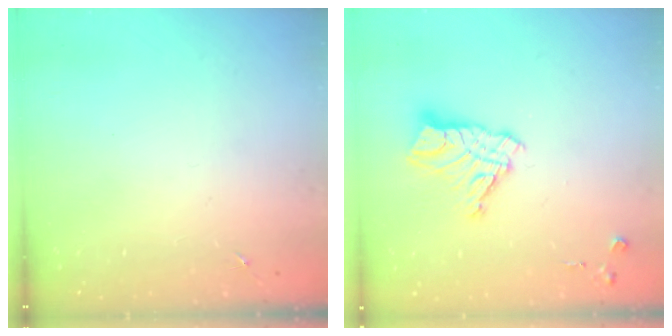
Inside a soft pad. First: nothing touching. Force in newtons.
{"total": 11.6, "press": 11.6, "slide": 1.0}